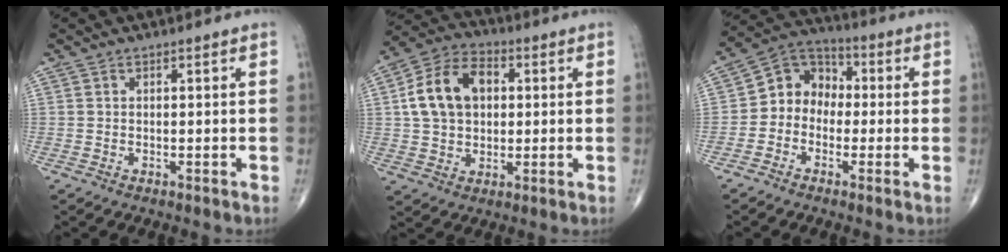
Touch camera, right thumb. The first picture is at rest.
{"total": 13.0, "force": [2.1, 9.2, 9.0], "torque": [-0.144, 0.018, 0.031]}
{"total": 8.8, "force": [-1.0, 7.4, 4.5], "torque": [-0.042, 0.039, -0.039]}